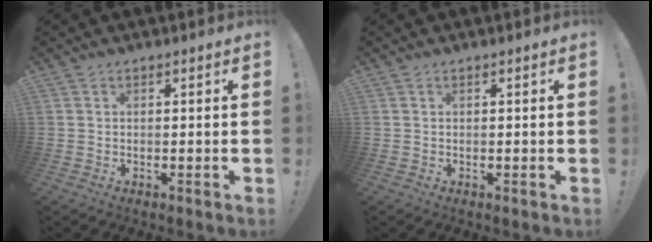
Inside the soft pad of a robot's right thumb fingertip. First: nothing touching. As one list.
[{"total": 0.0}]